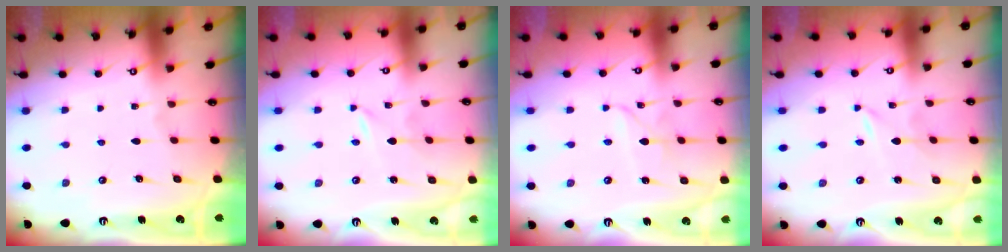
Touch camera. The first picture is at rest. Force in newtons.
{"total": 0.6, "press": 0.6, "slide": 0.1}
{"total": 2.6, "press": 2.6, "slide": 0.2}
{"total": 0.0}